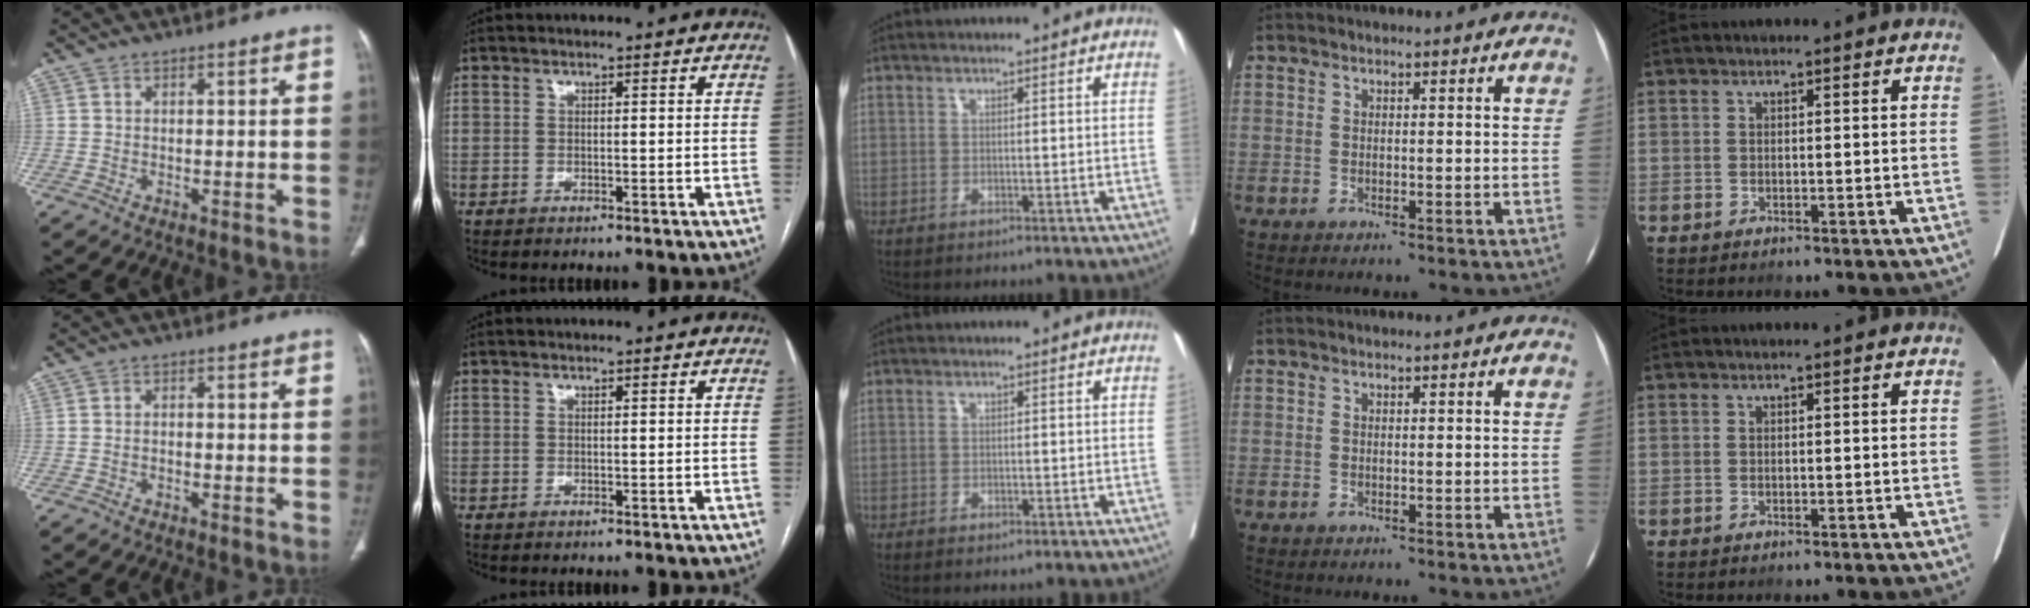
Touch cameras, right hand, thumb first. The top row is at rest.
{"thumb": {"total": 1.0, "force": [-0.4, 0.6, 0.6], "torque": [-0.010, 0.006, -0.009]}, "middle": {"total": 1.1, "force": [-0.7, 0.5, 0.7], "torque": [-0.014, -0.003, -0.006]}}